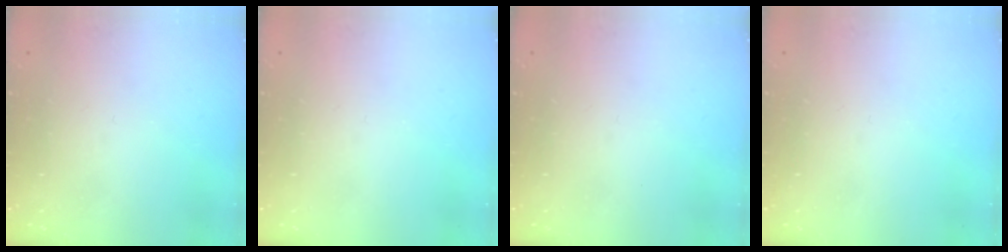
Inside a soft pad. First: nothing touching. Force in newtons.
{"total": 0.0}
{"total": 0.0}
{"total": 0.0}